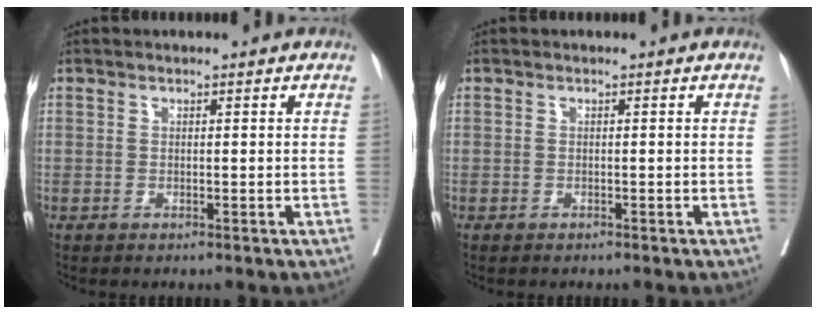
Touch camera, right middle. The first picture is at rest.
{"total": 0.8, "force": [-0.8, 0.1, 0.3], "torque": [-0.002, 0.000, -0.013]}